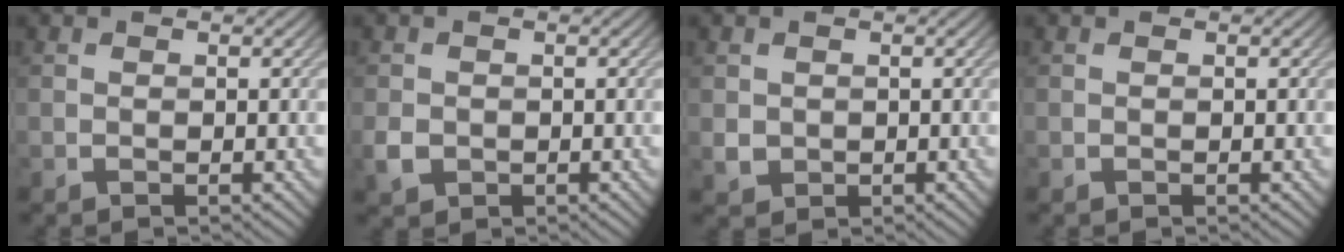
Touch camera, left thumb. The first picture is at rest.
{"total": 2.2, "force": [-0.6, 1.9, 1.0], "torque": [-0.022, -0.008, -0.014]}
{"total": 1.7, "force": [0.2, 1.6, 0.4], "torque": [-0.015, -0.007, 0.007]}
{"total": 0.0}